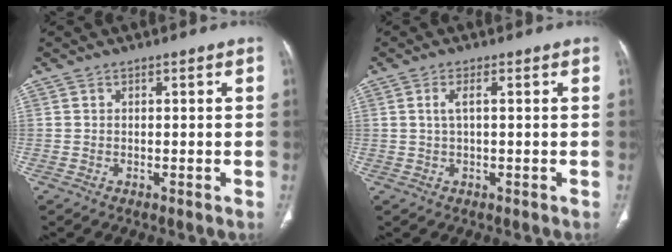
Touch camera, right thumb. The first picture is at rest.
{"total": 2.2, "force": [0.4, 0.5, 2.1], "torque": [-0.051, 0.008, 0.011]}